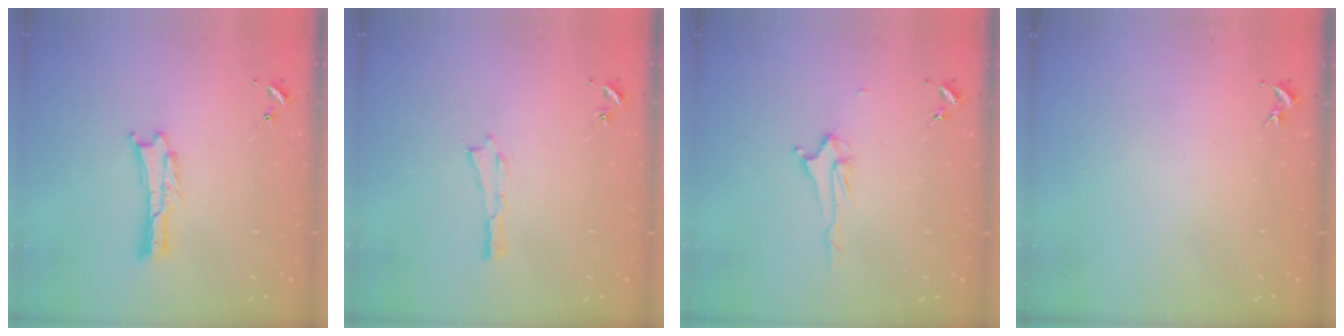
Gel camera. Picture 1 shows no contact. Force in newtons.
{"total": 0.0}
{"total": 2.2, "press": 2.2, "slide": 0.3}
{"total": 0.0}